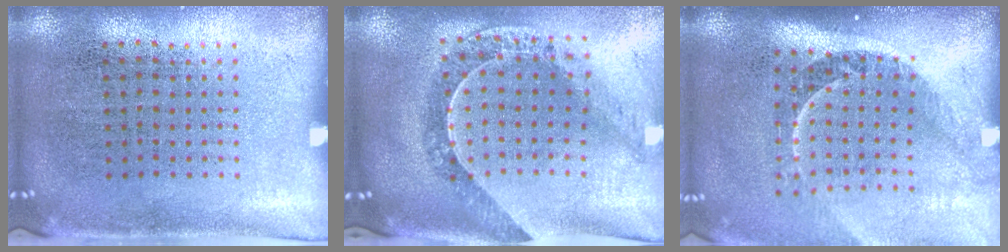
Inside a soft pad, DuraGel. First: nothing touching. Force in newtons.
{"total": 1.0, "press": 0.9, "slide": 0.2}
{"total": 2.3, "press": 1.6, "slide": 1.6}